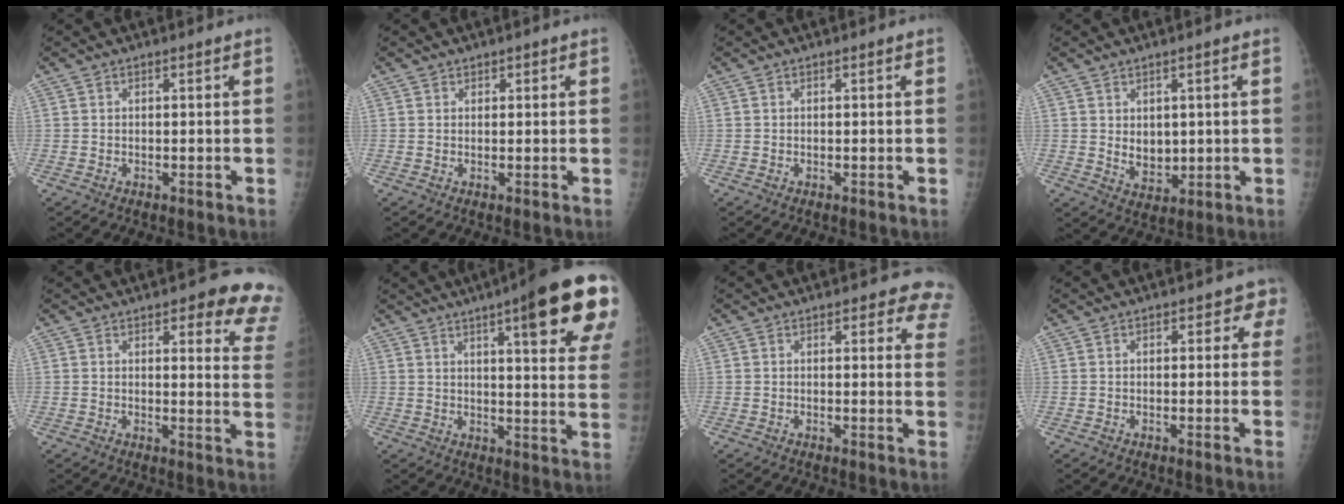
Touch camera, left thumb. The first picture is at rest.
{"total": 0.9, "force": [0.5, 0.7, -0.1], "torque": [0.024, 0.000, 0.001]}
{"total": 0.0}
{"total": 5.3, "force": [0.9, 3.7, 3.7], "torque": [-0.038, -0.015, 0.027]}
{"total": 11.7, "force": [8.1, 3.7, 7.6], "torque": [-0.042, -0.038, 0.071]}
{"total": 20.8, "force": [11.3, 3.7, 17.1], "torque": [-0.207, -0.036, 0.134]}
{"total": 6.7, "force": [5.0, 2.9, 3.3], "torque": [0.005, -0.018, 0.035]}
{"total": 2.6, "force": [1.0, 1.8, 1.6], "torque": [0.012, 0.003, 0.000]}